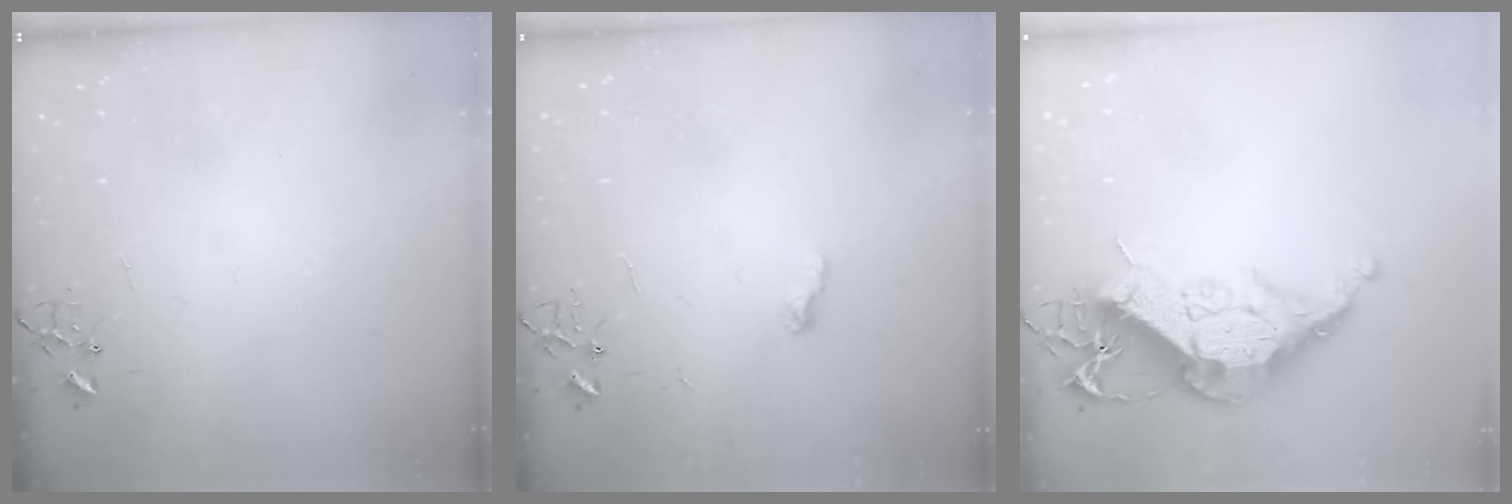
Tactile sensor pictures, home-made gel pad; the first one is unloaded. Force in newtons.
{"total": 5.9, "press": 5.9, "slide": 0.4}
{"total": 18.5, "press": 18.4, "slide": 1.5}